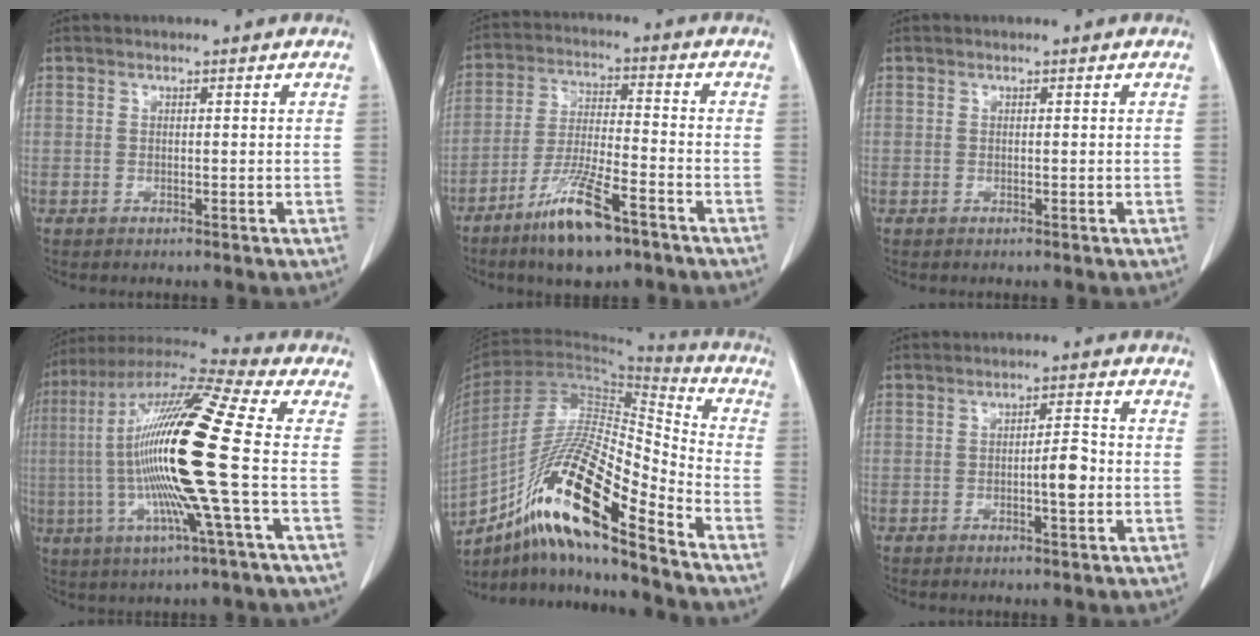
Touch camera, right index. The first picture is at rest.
{"total": 11.2, "force": [-7.3, 1.9, 8.3], "torque": [-0.161, -0.022, -0.132]}
{"total": 0.0}
{"total": 20.6, "force": [-1.6, -0.2, 20.5], "torque": [-0.405, 0.001, -0.049]}
{"total": 20.0, "force": [-12.0, 2.3, 15.9], "torque": [-0.312, -0.016, -0.216]}
{"total": 3.8, "force": [-0.9, 0.6, 3.7], "torque": [-0.055, 0.002, -0.012]}